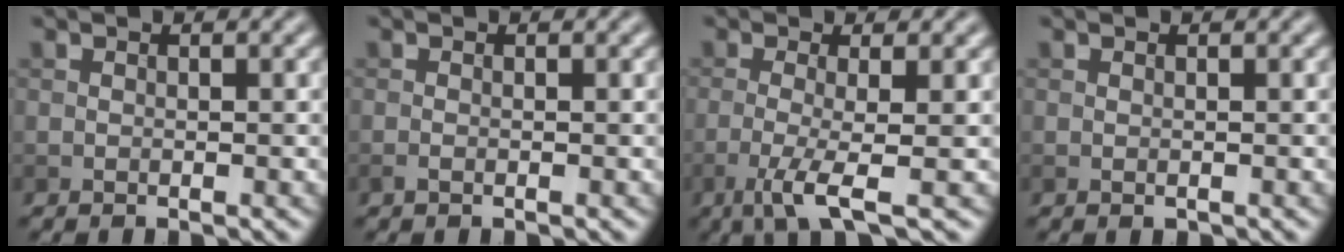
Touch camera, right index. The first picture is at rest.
{"total": 0.6, "force": [-0.3, 0.2, 0.4], "torque": [-0.012, -0.002, -0.007]}
{"total": 4.1, "force": [-1.6, 0.7, 3.8], "torque": [-0.071, -0.005, -0.036]}
{"total": 0.0}